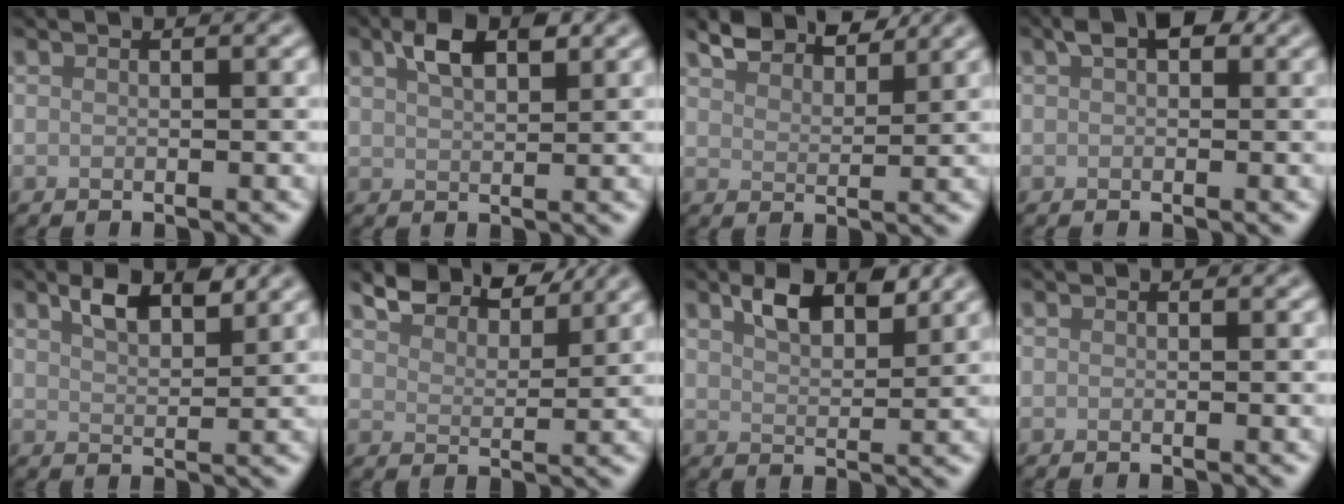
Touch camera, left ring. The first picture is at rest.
{"total": 3.5, "force": [1.9, 1.6, 2.4], "torque": [-0.048, 0.009, 0.035]}
{"total": 4.5, "force": [4.0, 1.2, 1.5], "torque": [-0.034, 0.007, 0.066]}
{"total": 2.2, "force": [1.0, 1.3, 1.5], "torque": [-0.016, 0.007, 0.010]}
{"total": 3.4, "force": [2.2, 1.3, 2.2], "torque": [-0.041, 0.004, 0.040]}
{"total": 6.0, "force": [5.4, 1.6, 2.1], "torque": [-0.048, 0.010, 0.077]}
{"total": 4.2, "force": [2.6, 1.9, 2.7], "torque": [-0.051, 0.003, 0.044]}
{"total": 0.0}